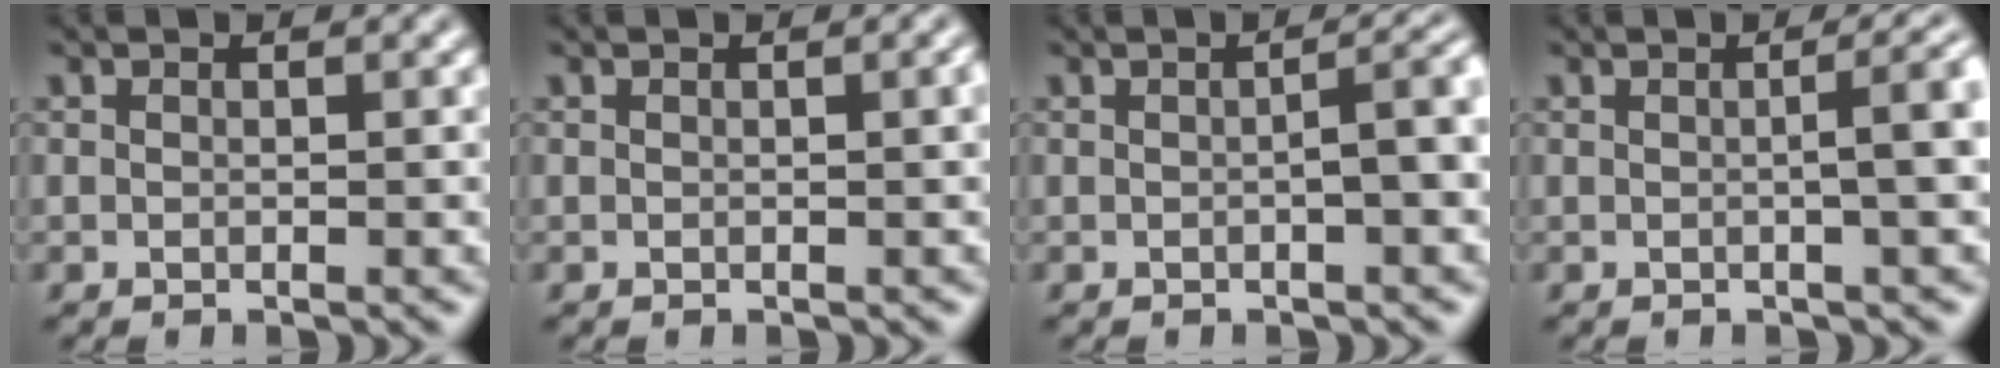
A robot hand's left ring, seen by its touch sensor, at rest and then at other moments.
{"total": 1.2, "force": [0.2, 0.3, 1.2], "torque": [-0.015, 0.002, 0.002]}
{"total": 3.6, "force": [-0.1, 0.9, 3.5], "torque": [-0.044, 0.012, -0.002]}
{"total": 4.7, "force": [0.3, 1.5, 4.4], "torque": [-0.037, 0.019, 0.002]}